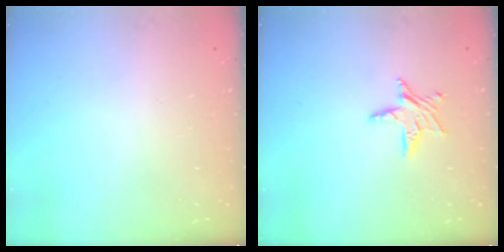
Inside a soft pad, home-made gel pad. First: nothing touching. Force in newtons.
{"total": 7.0, "press": 7.0, "slide": 0.5}